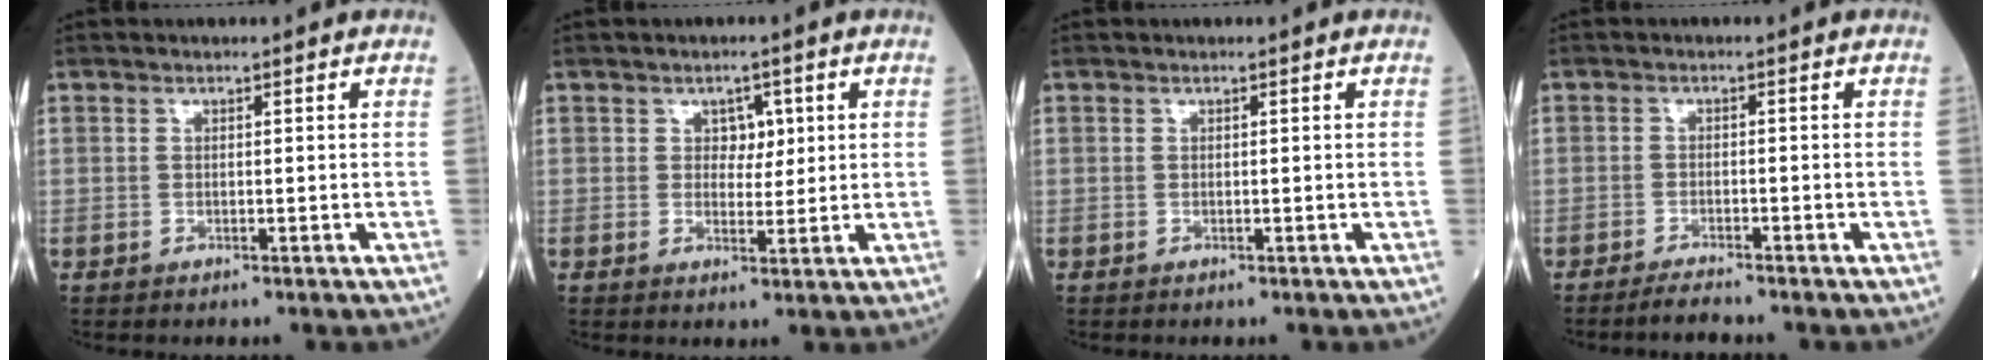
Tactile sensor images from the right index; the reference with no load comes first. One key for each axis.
{"total": 3.0, "fx": 1.0, "fy": 2.1, "fz": 1.9, "tx": -0.016, "ty": 0.003, "tz": 0.014}
{"total": 0.0}
{"total": 2.7, "fx": -2.5, "fy": -0.2, "fz": 0.8, "tx": -0.020, "ty": -0.008, "tz": -0.047}